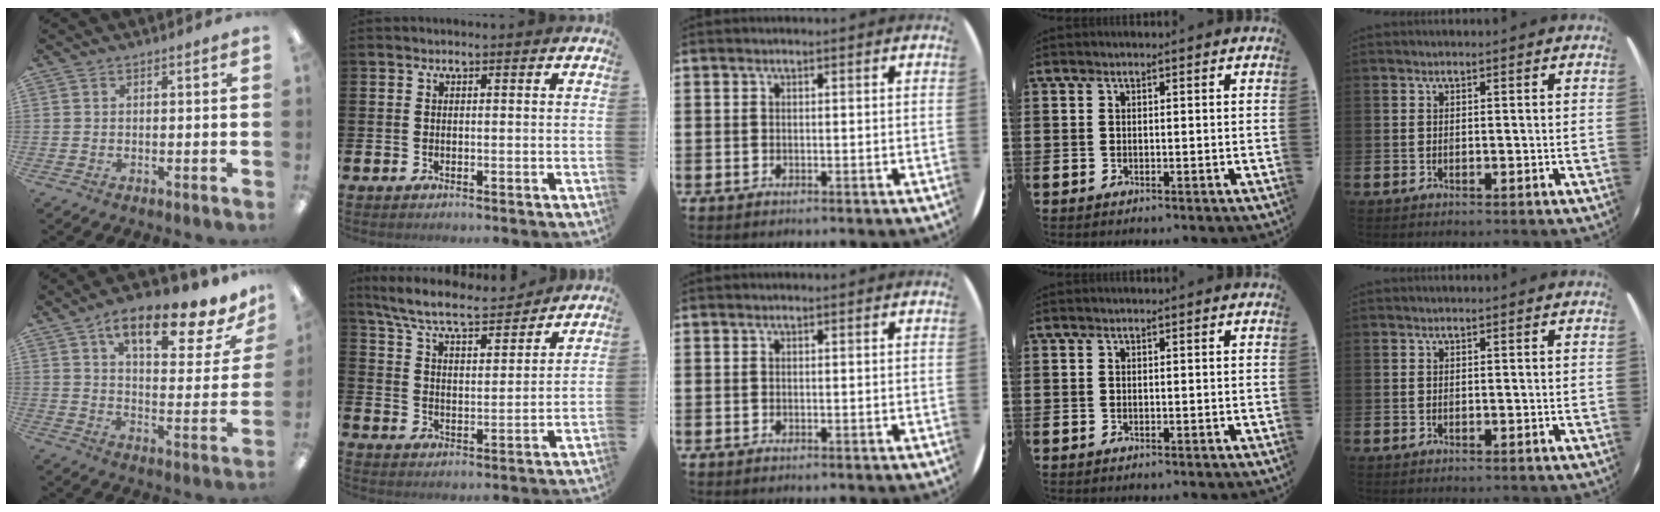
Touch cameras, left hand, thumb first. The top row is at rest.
{"thumb": {"total": 15.9, "force": [10.5, 5.0, 10.8], "torque": [-0.161, -0.059, 0.168]}, "index": {"total": 7.8, "force": [7.2, 1.1, 2.7], "torque": [-0.084, -0.045, 0.125]}}